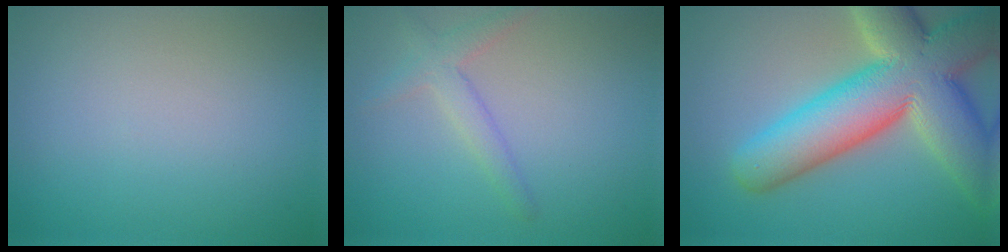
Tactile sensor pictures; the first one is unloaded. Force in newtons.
{"total": 2.2, "press": 2.2, "slide": 0.1}
{"total": 13.6, "press": 13.5, "slide": 1.3}